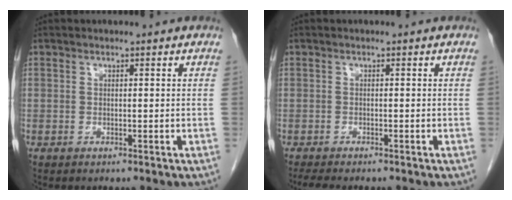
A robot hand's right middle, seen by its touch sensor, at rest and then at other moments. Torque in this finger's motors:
{"motor_torque": [0.38, -0.24, 0.01, 0.01]}